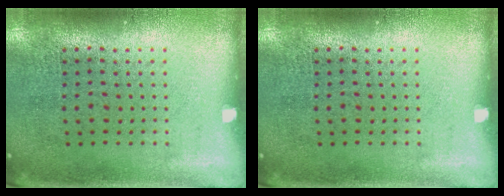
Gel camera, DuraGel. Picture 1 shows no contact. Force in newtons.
{"total": 0.0}